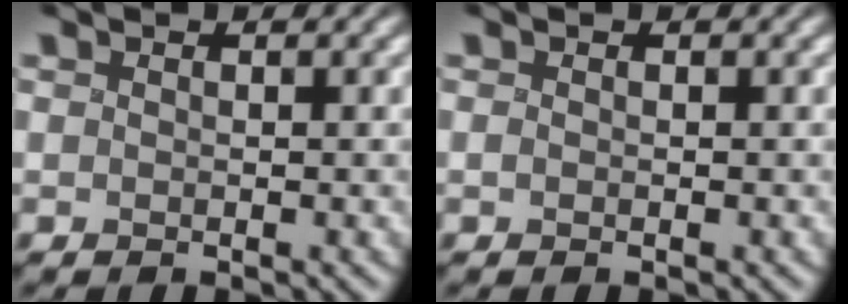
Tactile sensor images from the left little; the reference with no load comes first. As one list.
[{"total": 0.0}]